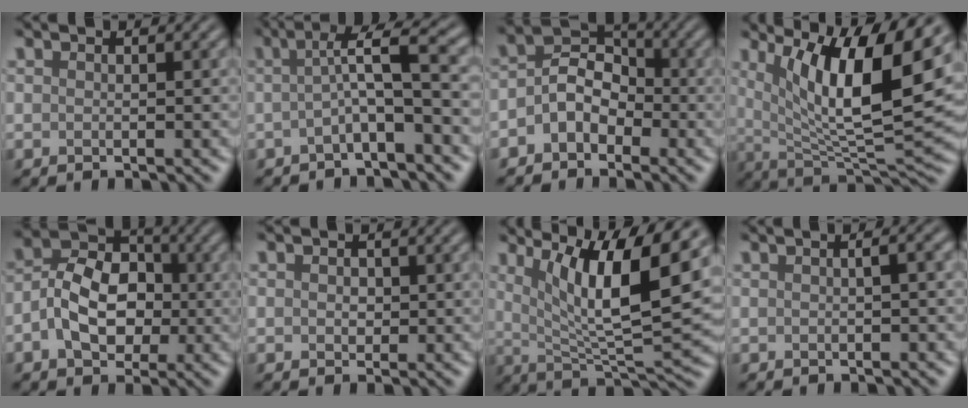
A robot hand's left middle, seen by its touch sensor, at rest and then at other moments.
{"total": 4.3, "force": [-0.4, 0.5, 4.3], "torque": [-0.069, 0.019, -0.016]}
{"total": 3.1, "force": [-1.4, 2.2, 1.7], "torque": [-0.030, 0.015, -0.031]}
{"total": 12.3, "force": [4.7, 3.4, 10.9], "torque": [-0.169, 0.000, 0.088]}
{"total": 5.8, "force": [-1.0, 4.1, 4.0], "torque": [-0.069, 0.012, -0.021]}
{"total": 0.6, "force": [0.1, 0.6, 0.2], "torque": [-0.004, 0.002, 0.003]}
{"total": 10.5, "force": [4.0, 2.4, 9.4], "torque": [-0.146, -0.003, 0.074]}
{"total": 2.5, "force": [0.5, 1.0, 2.3], "torque": [-0.012, 0.007, -0.007]}